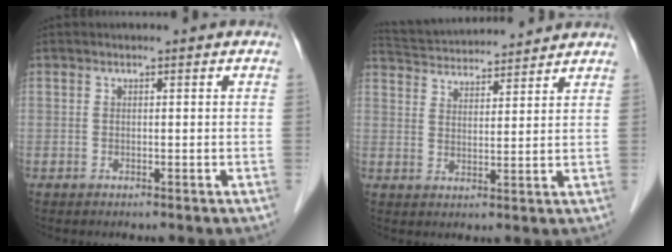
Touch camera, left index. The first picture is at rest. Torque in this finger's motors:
{"motor_torque": [-0.99, -1.14, 0.10, 0.03]}